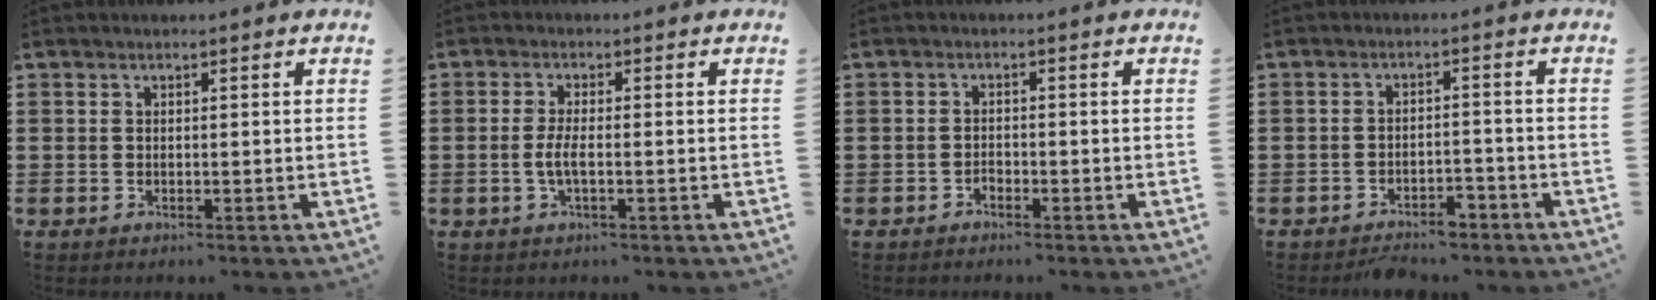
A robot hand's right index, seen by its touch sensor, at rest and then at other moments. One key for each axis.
{"total": 3.0, "fx": -0.7, "fy": 0.6, "fz": 2.9, "tx": -0.072, "ty": -0.007, "tz": -0.019}
{"total": 1.1, "fx": -0.9, "fy": 0.4, "fz": 0.3, "tx": -0.010, "ty": -0.001, "tz": -0.019}
{"total": 2.9, "fx": -2.6, "fy": 0.9, "fz": 0.8, "tx": -0.017, "ty": 0.007, "tz": -0.053}